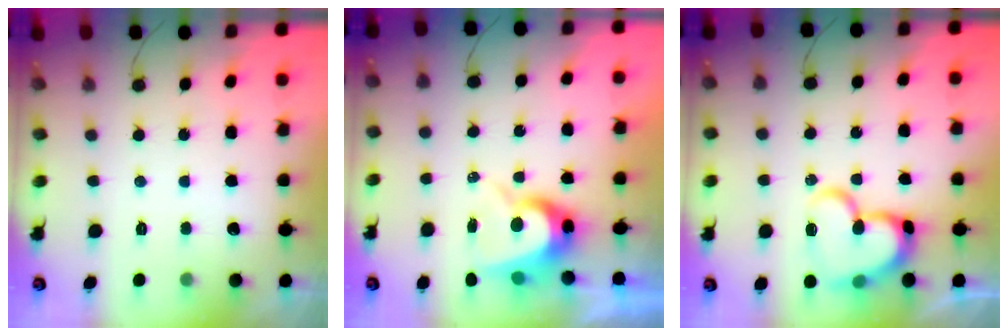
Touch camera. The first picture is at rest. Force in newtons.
{"total": 8.6, "press": 8.6, "slide": 0.6}
{"total": 17.3, "press": 17.3, "slide": 1.5}